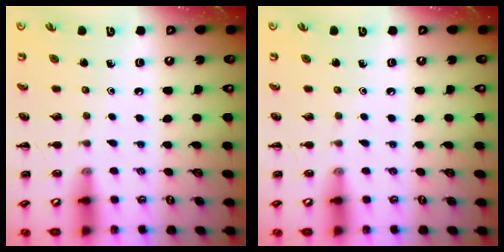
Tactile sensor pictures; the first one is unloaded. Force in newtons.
{"total": 0.0}